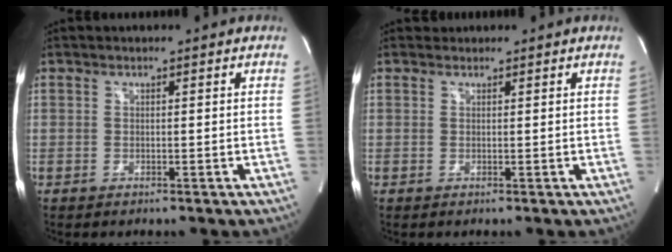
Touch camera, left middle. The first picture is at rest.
{"total": 0.8, "force": [0.7, 0.3, -0.2], "torque": [-0.002, 0.009, 0.014]}